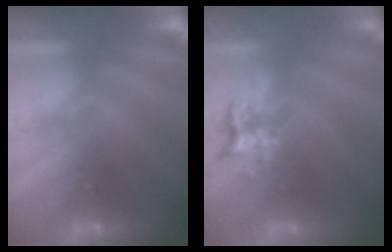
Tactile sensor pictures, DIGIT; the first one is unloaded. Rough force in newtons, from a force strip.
{"total": 2.4}